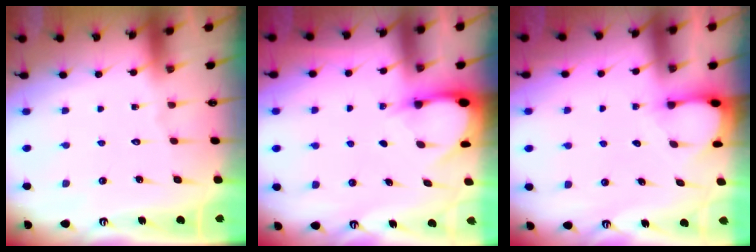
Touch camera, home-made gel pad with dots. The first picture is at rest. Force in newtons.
{"total": 2.9, "press": 2.9, "slide": 0.3}
{"total": 3.8, "press": 3.8, "slide": 0.2}